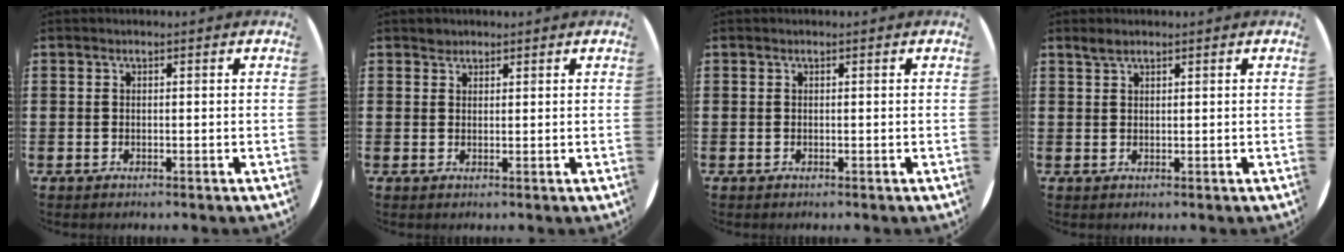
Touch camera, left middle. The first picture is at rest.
{"total": 1.1, "force": [1.0, 0.5, -0.1], "torque": [0.009, -0.001, 0.019]}
{"total": 0.0}
{"total": 1.4, "force": [1.3, 0.3, 0.6], "torque": [-0.013, 0.004, 0.023]}